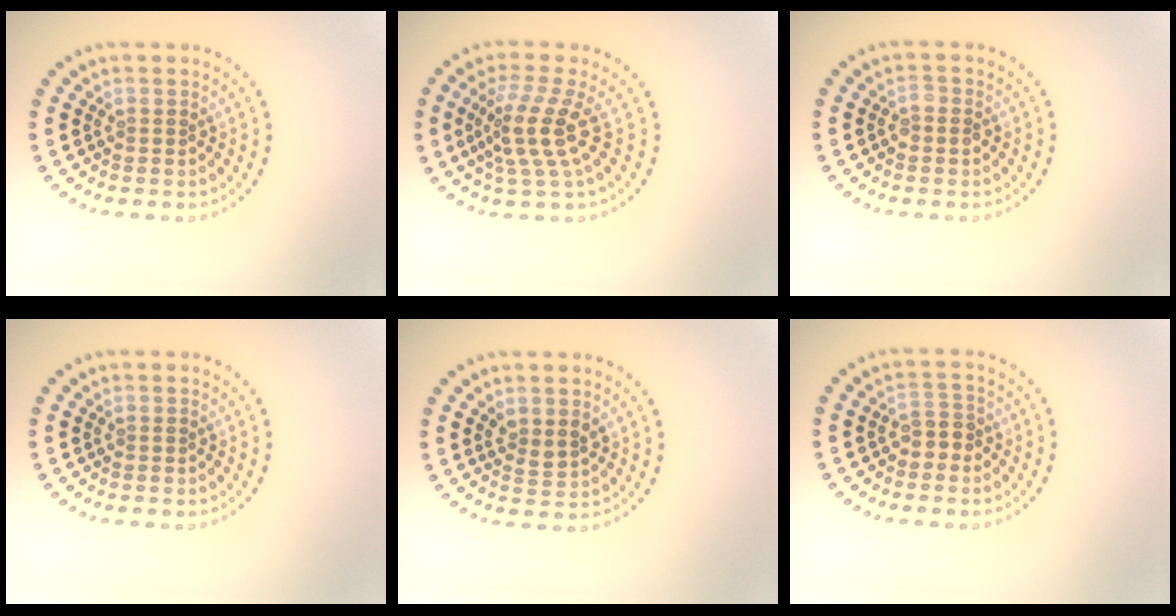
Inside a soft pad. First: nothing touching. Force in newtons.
{"total": 3.9, "press": 3.0, "slide": 2.6}
{"total": 1.1, "press": 1.1, "slide": 0.1}
{"total": 0.0}
{"total": 1.5, "press": 1.3, "slide": 0.8}
{"total": 1.9, "press": 1.6, "slide": 1.0}